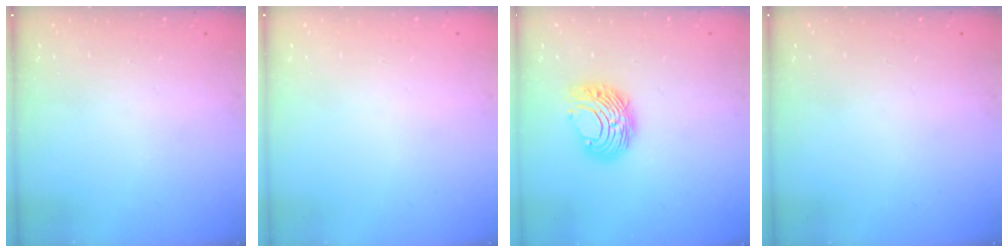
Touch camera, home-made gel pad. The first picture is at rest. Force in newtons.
{"total": 0.0}
{"total": 8.6, "press": 8.6, "slide": 0.5}
{"total": 0.0}